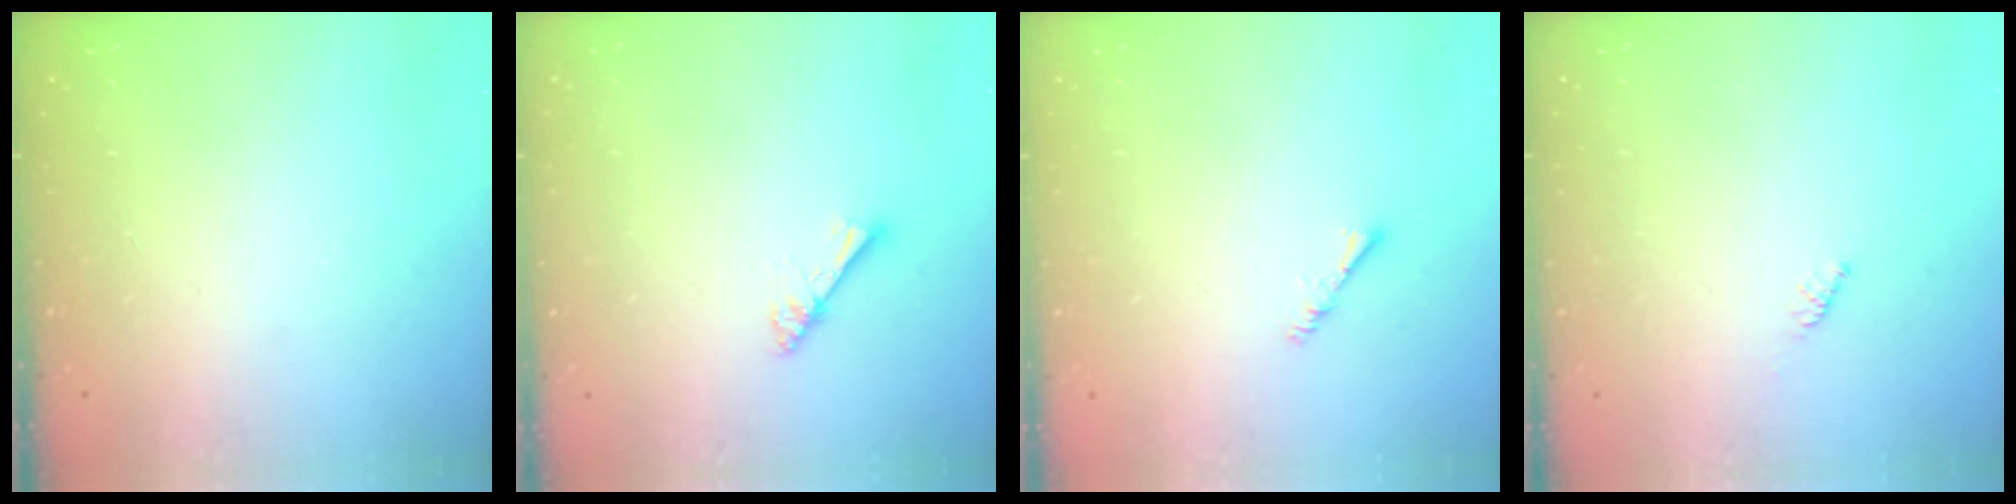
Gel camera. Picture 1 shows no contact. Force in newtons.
{"total": 2.8, "press": 2.8, "slide": 0.3}
{"total": 1.9, "press": 1.9, "slide": 0.4}
{"total": 1.6, "press": 1.5, "slide": 0.4}